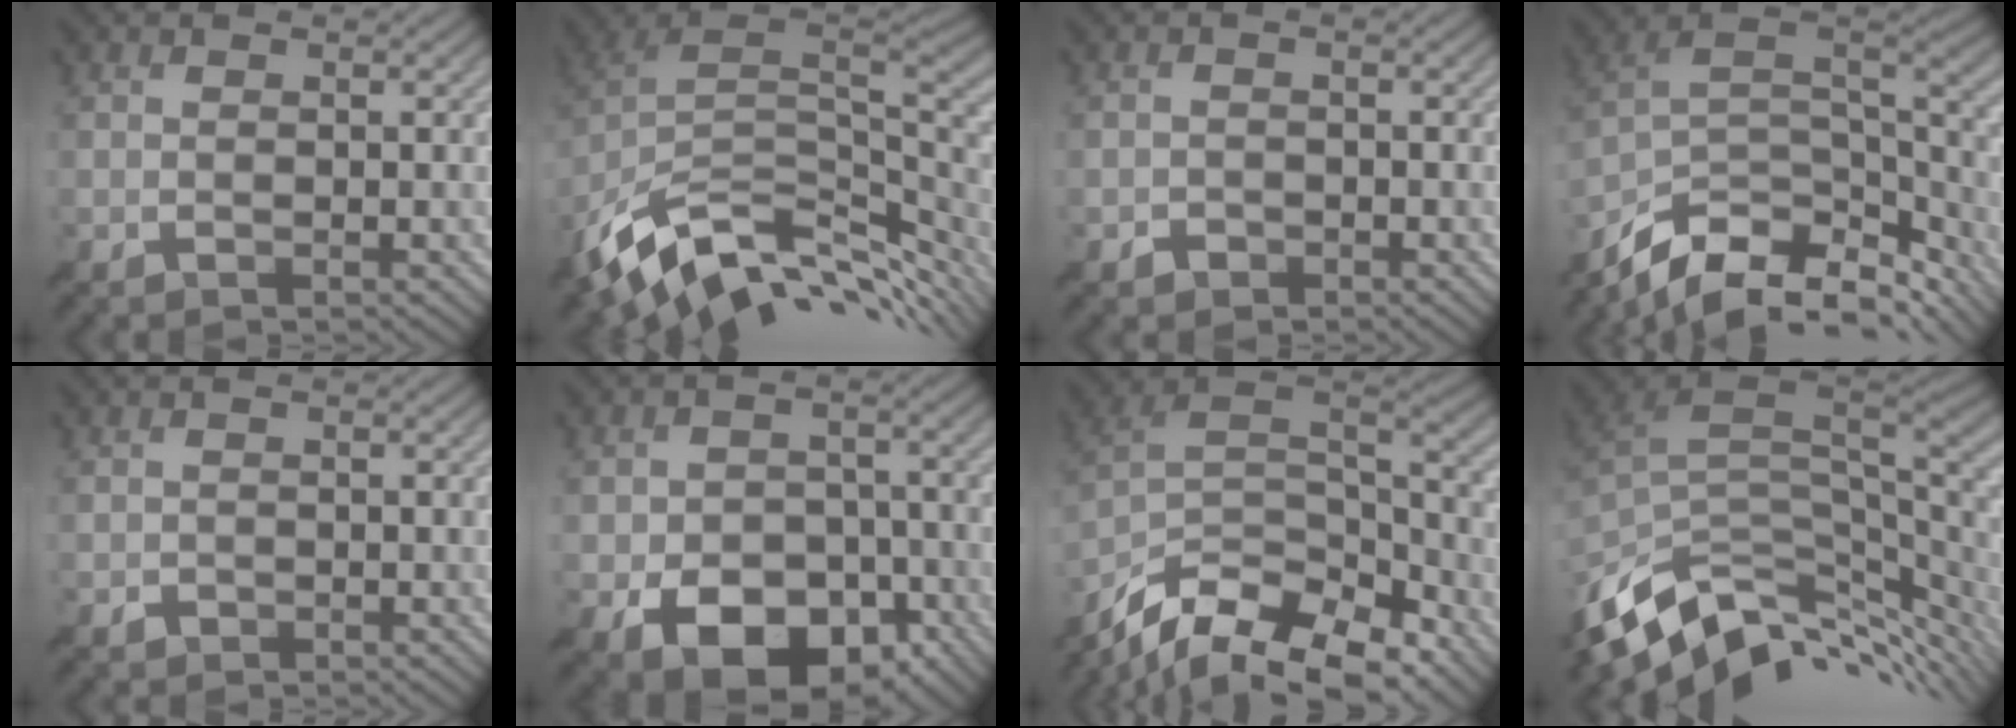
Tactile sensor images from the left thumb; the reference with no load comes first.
{"total": 14.3, "force": [-5.1, 8.2, 10.5], "torque": [-0.232, -0.013, -0.092]}
{"total": 1.3, "force": [-0.7, 1.0, 0.2], "torque": [0.000, 0.004, -0.018]}
{"total": 14.3, "force": [-9.3, 6.9, 8.4], "torque": [-0.212, -0.021, -0.146]}
{"total": 0.9, "force": [-0.3, 0.8, 0.1], "torque": [0.002, 0.000, -0.010]}
{"total": 11.4, "force": [-5.3, 7.4, 6.9], "torque": [-0.123, -0.021, -0.089]}
{"total": 16.8, "force": [-12.4, 6.6, 9.2], "torque": [-0.231, -0.023, -0.205]}
{"total": 12.0, "force": [-4.4, 6.4, 9.2], "torque": [-0.198, -0.019, -0.069]}